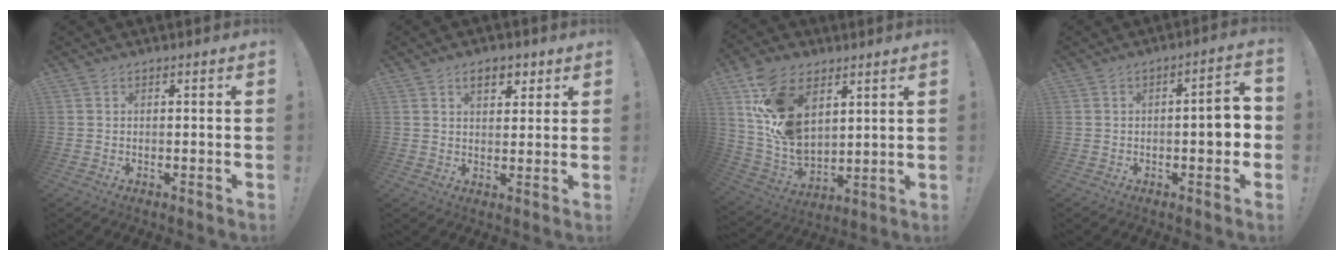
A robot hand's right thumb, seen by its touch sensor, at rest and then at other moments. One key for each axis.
{"total": 6.1, "fx": 3.2, "fy": 3.6, "fz": 3.7, "tx": -0.050, "ty": -0.003, "tz": 0.054}
{"total": 16.4, "fx": 7.9, "fy": 10.4, "fz": 9.9, "tx": -0.216, "ty": -0.042, "tz": 0.151}
{"total": 6.7, "fx": -1.3, "fy": 1.8, "fz": 6.3, "tx": -0.086, "ty": 0.004, "tz": -0.024}